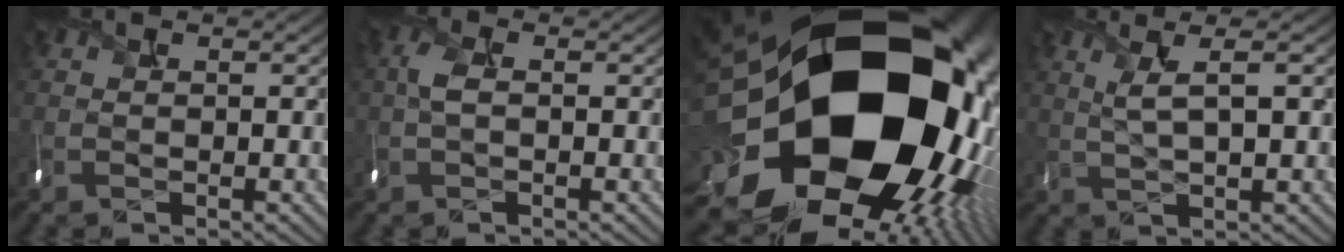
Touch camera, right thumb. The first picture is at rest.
{"total": 1.4, "force": [-0.3, 0.6, 1.2], "torque": [-0.034, 0.002, -0.010]}
{"total": 24.0, "force": [-0.3, 18.3, 15.5], "torque": [-0.277, -0.091, -0.004]}
{"total": 3.6, "force": [1.4, 0.3, 3.3], "torque": [-0.065, 0.006, 0.028]}